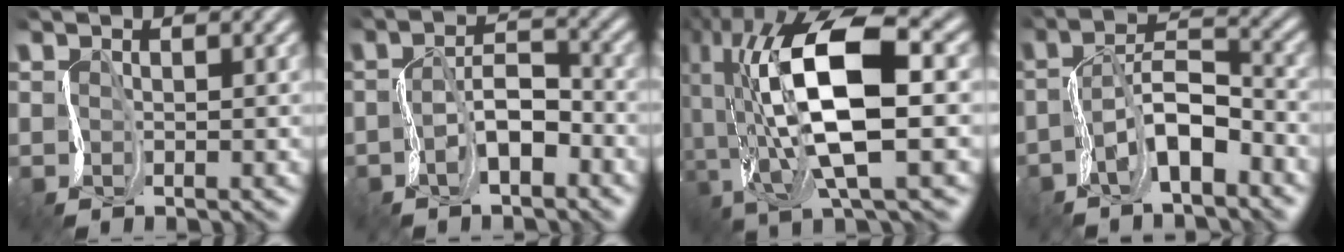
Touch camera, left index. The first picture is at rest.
{"total": 2.1, "force": [-1.5, 0.8, 1.2], "torque": [-0.044, 0.015, -0.031]}
{"total": 11.5, "force": [0.2, 4.5, 10.6], "torque": [-0.246, 0.009, 0.006]}
{"total": 3.9, "force": [-2.9, 1.1, 2.4], "torque": [-0.065, 0.017, -0.056]}